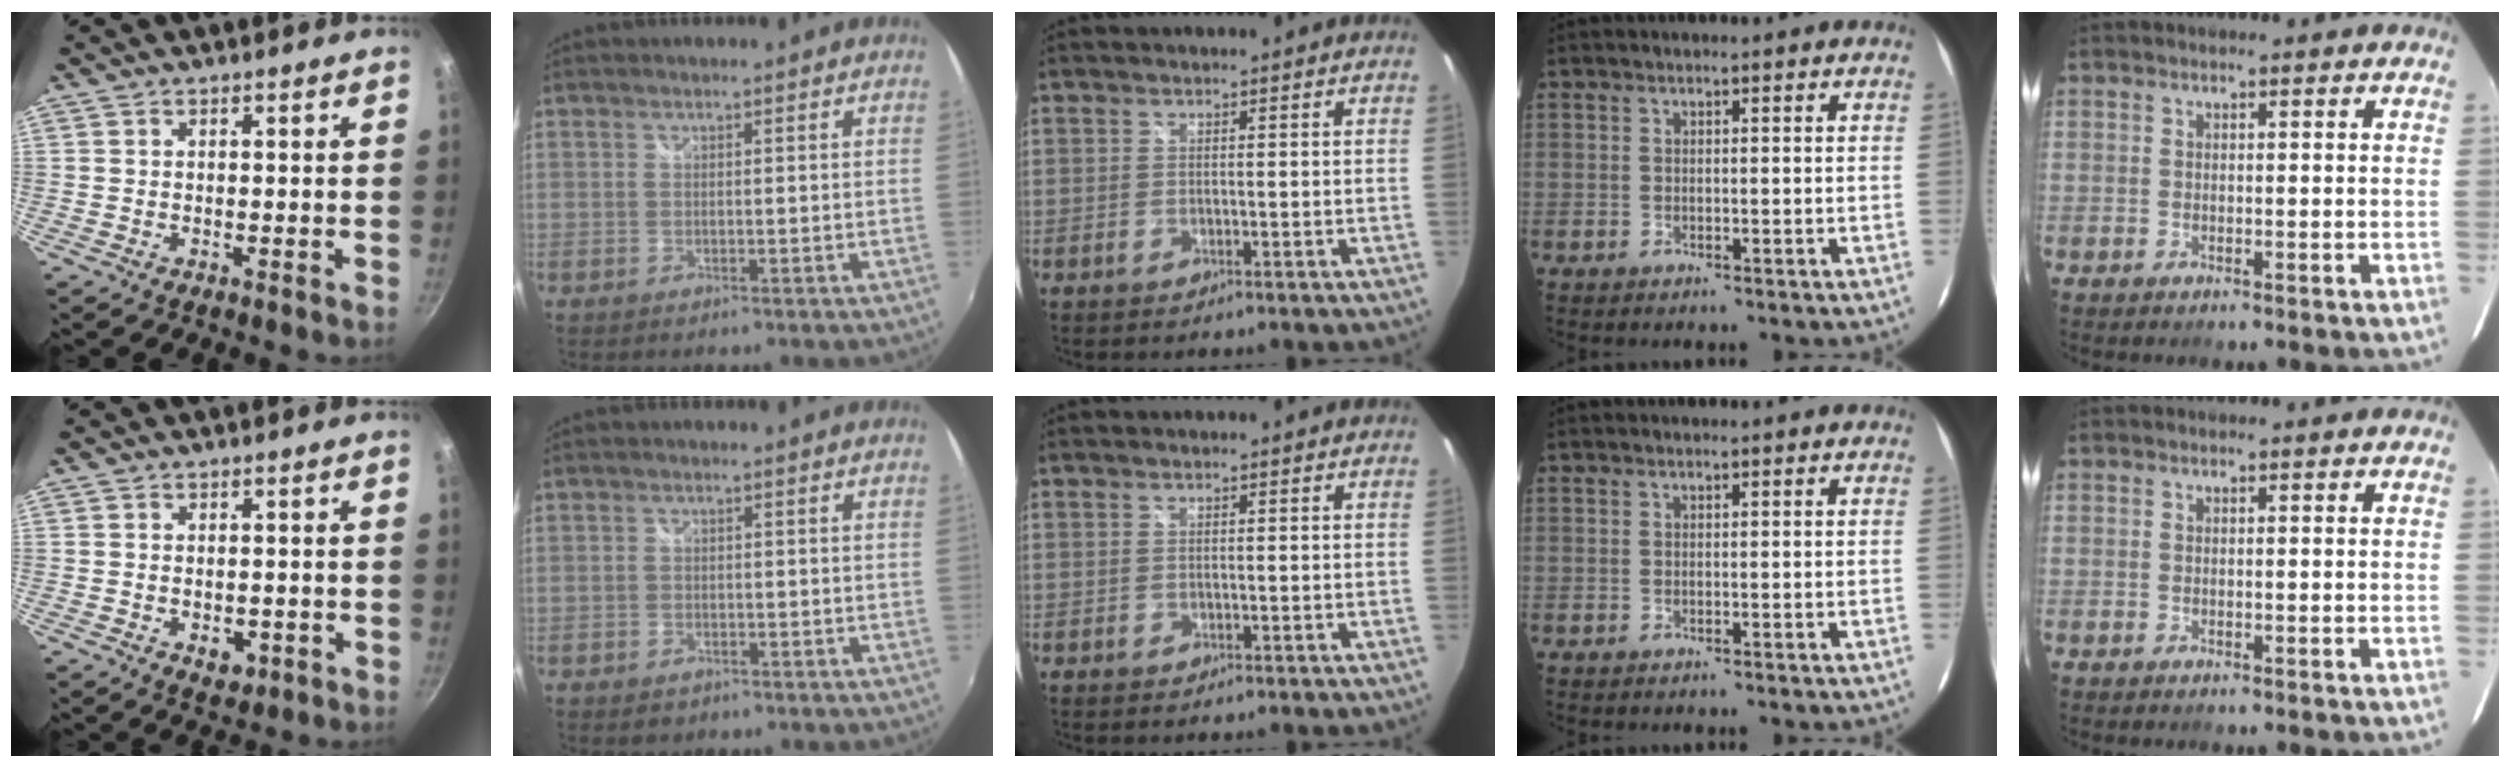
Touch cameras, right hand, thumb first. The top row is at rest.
{"thumb": {"total": 3.7, "force": [-1.0, 2.5, 2.6], "torque": [-0.028, 0.003, -0.010]}, "index": {"total": 2.2, "force": [-1.3, 1.6, 0.7], "torque": [-0.017, -0.003, -0.019]}}